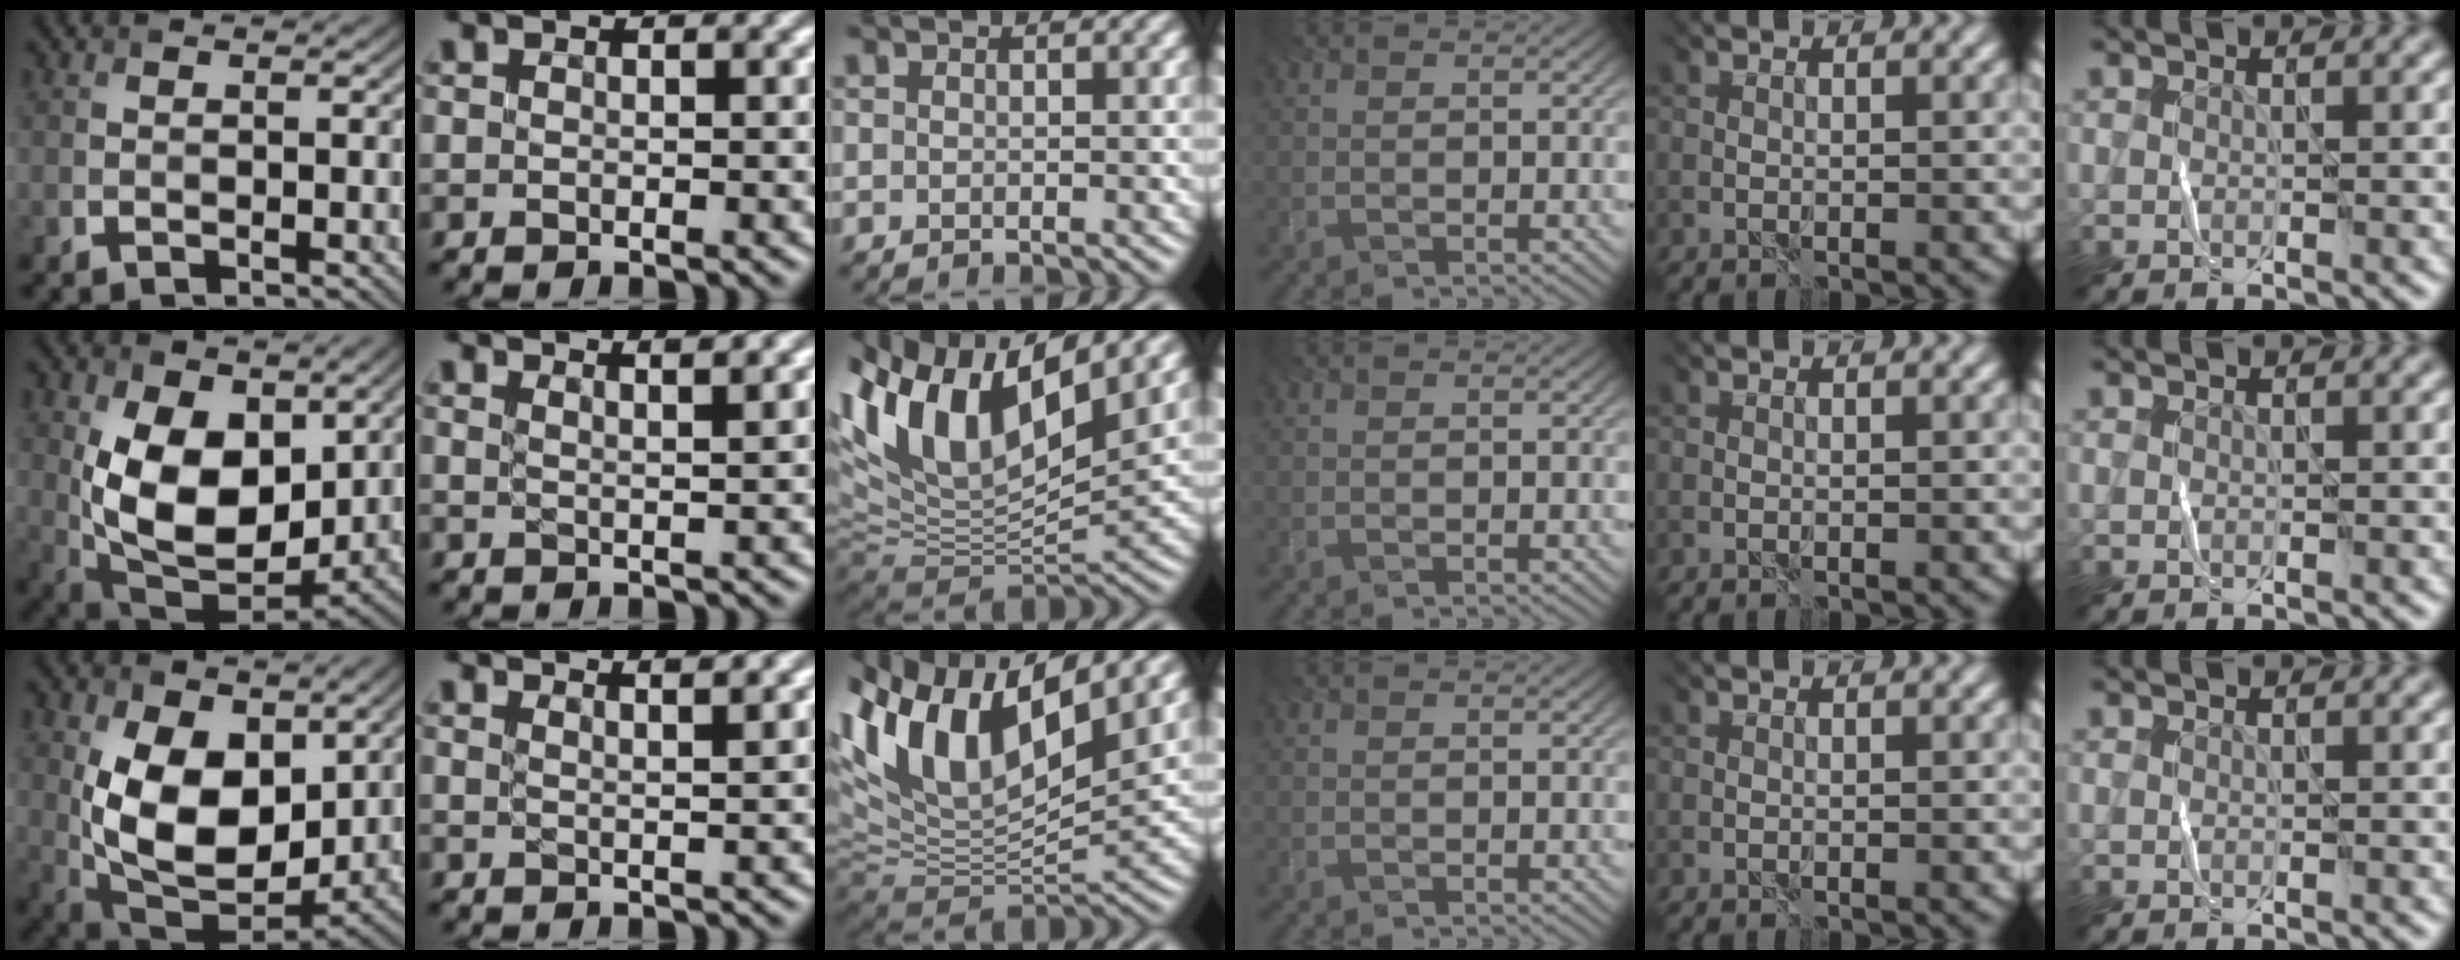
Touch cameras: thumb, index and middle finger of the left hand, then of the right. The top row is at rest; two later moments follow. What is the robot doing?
{"motion": "fold", "object": "bandana"}